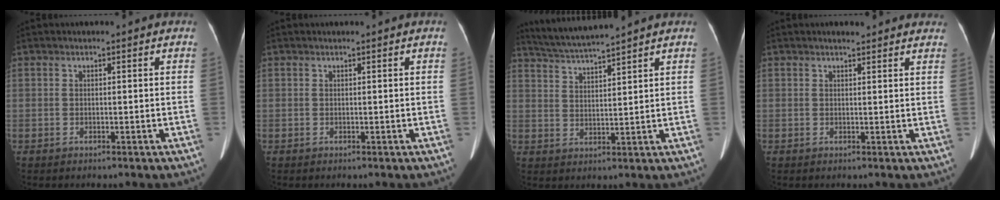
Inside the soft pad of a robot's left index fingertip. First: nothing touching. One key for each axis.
{"total": 0.0}
{"total": 6.9, "fx": 6.4, "fy": -1.5, "fz": 2.2, "tx": -0.051, "ty": 0.010, "tz": 0.123}
{"total": 4.4, "fx": 3.9, "fy": 1.3, "fz": 1.7, "tx": -0.013, "ty": 0.015, "tz": 0.040}